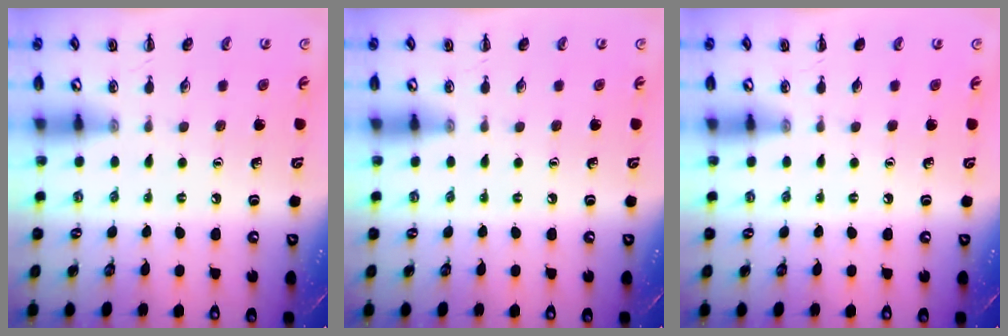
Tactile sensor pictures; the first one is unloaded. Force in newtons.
{"total": 0.0}
{"total": 0.0}